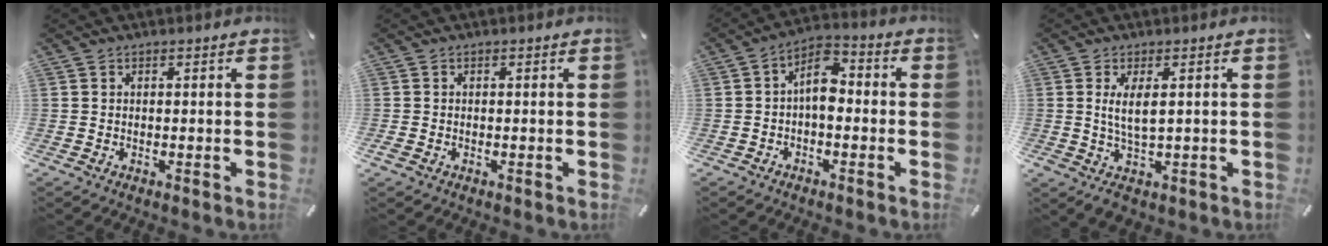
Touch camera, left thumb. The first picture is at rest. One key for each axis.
{"total": 0.6, "fx": -0.1, "fy": 0.5, "fz": 0.1, "tx": 0.001, "ty": 0.004, "tz": -0.005}
{"total": 7.1, "fx": -0.9, "fy": 4.2, "fz": 5.7, "tx": -0.100, "ty": 0.013, "tz": -0.019}
{"total": 6.0, "fx": 0.6, "fy": 2.8, "fz": 5.2, "tx": -0.105, "ty": -0.003, "tz": 0.007}